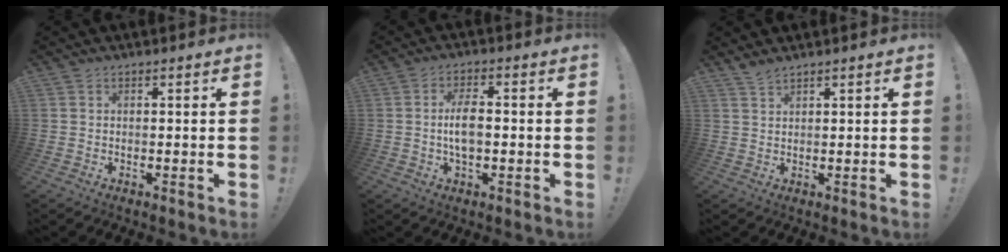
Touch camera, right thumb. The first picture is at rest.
{"total": 6.7, "force": [-0.8, 3.2, 5.9], "torque": [-0.123, 0.005, -0.018]}
{"total": 2.4, "force": [2.1, 0.4, 1.1], "torque": [-0.019, -0.010, 0.038]}